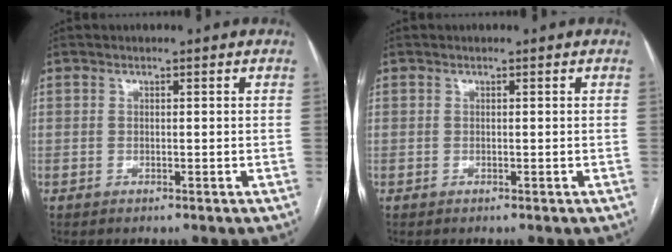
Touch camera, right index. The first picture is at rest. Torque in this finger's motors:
{"motor_torque": [0.00, 0.03, 0.00, 0.00]}